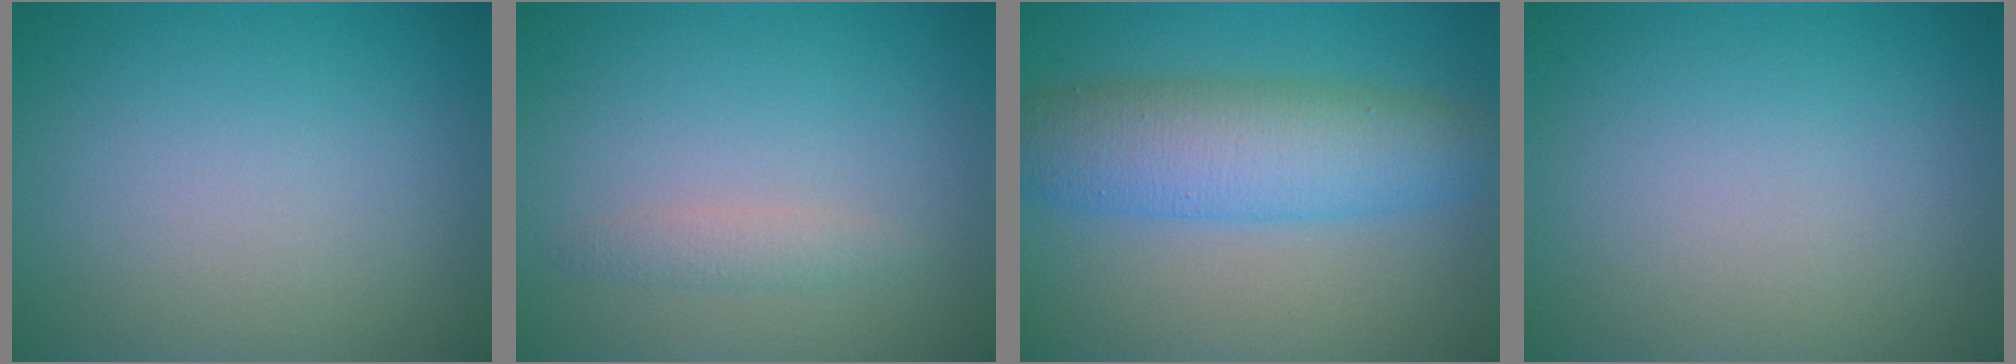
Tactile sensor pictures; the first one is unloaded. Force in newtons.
{"total": 1.3, "press": 1.3, "slide": 0.0}
{"total": 7.2, "press": 7.2, "slide": 0.2}
{"total": 0.0}